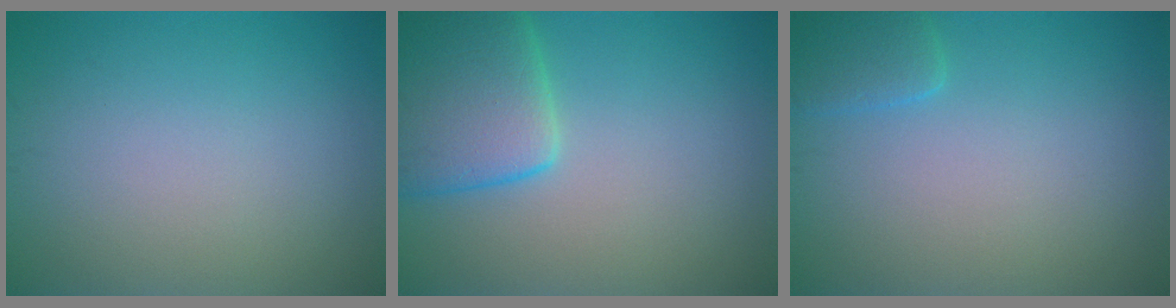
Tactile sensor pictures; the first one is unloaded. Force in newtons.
{"total": 6.9, "press": 6.9, "slide": 0.3}
{"total": 1.9, "press": 1.9, "slide": 0.3}